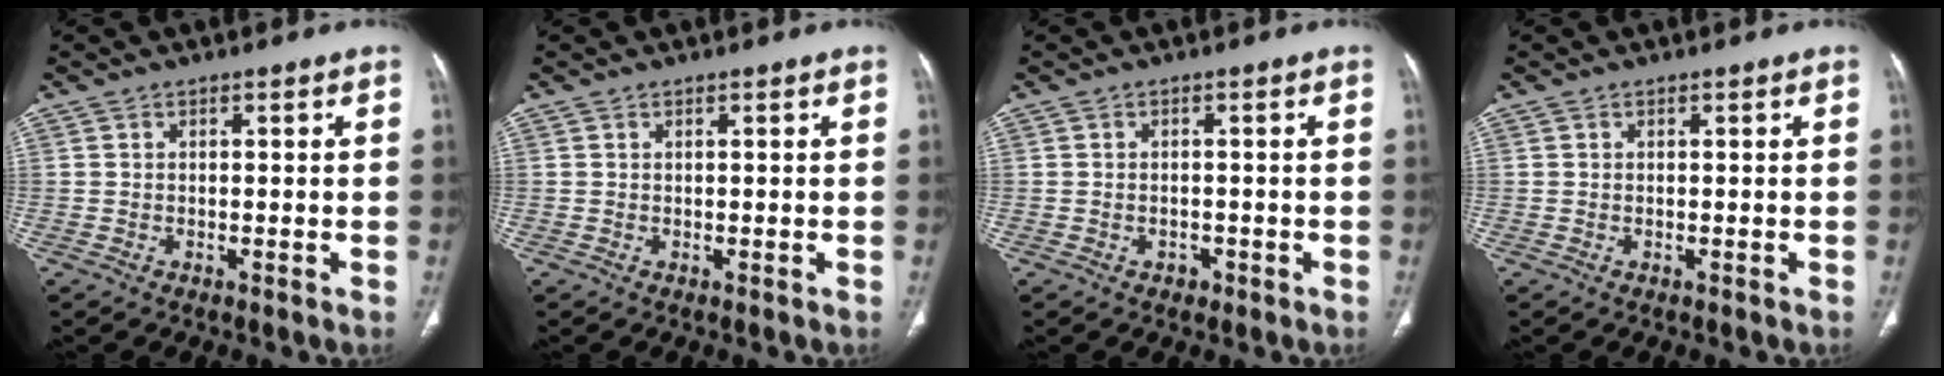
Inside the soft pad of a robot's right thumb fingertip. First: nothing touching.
{"total": 0.0}
{"total": 1.7, "force": [-0.8, 1.3, 0.6], "torque": [-0.008, 0.007, -0.008]}
{"total": 0.0}